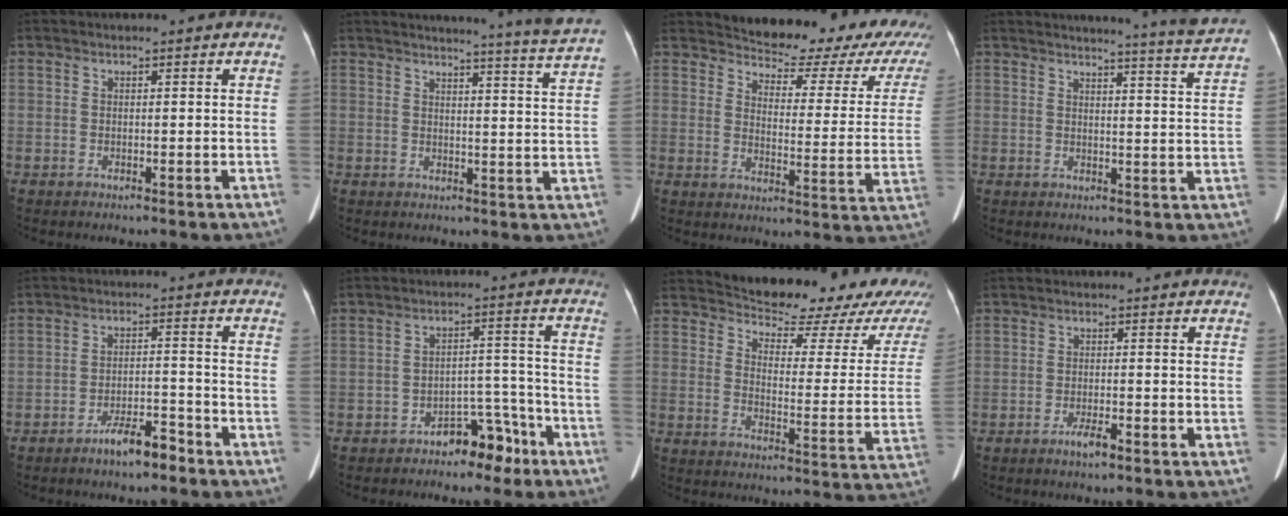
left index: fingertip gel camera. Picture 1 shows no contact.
{"total": 12.0, "force": [11.2, -2.8, 3.4], "torque": [-0.051, -0.071, 0.120]}
{"total": 18.2, "force": [16.0, 5.2, 7.1], "torque": [-0.065, -0.042, 0.166]}
{"total": 9.5, "force": [9.0, -2.6, 1.8], "torque": [-0.038, -0.060, 0.099]}
{"total": 5.2, "force": [-4.1, 1.1, 2.9], "torque": [-0.051, 0.002, -0.071]}
{"total": 6.2, "force": [-4.7, 3.0, 2.7], "torque": [-0.033, 0.030, -0.068]}
{"total": 20.2, "force": [18.6, 4.9, 6.3], "torque": [-0.067, -0.057, 0.206]}
{"total": 2.3, "force": [-1.6, 0.3, 1.6], "torque": [-0.030, -0.002, -0.028]}